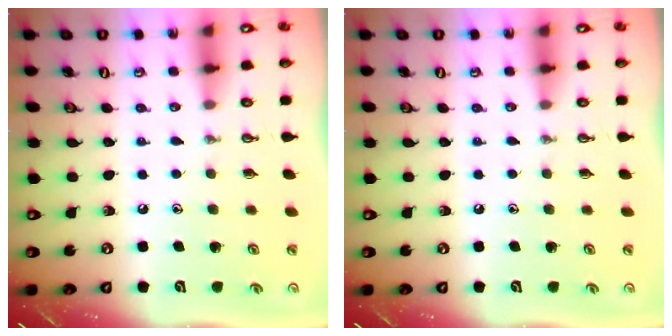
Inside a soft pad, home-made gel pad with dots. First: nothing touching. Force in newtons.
{"total": 0.0}